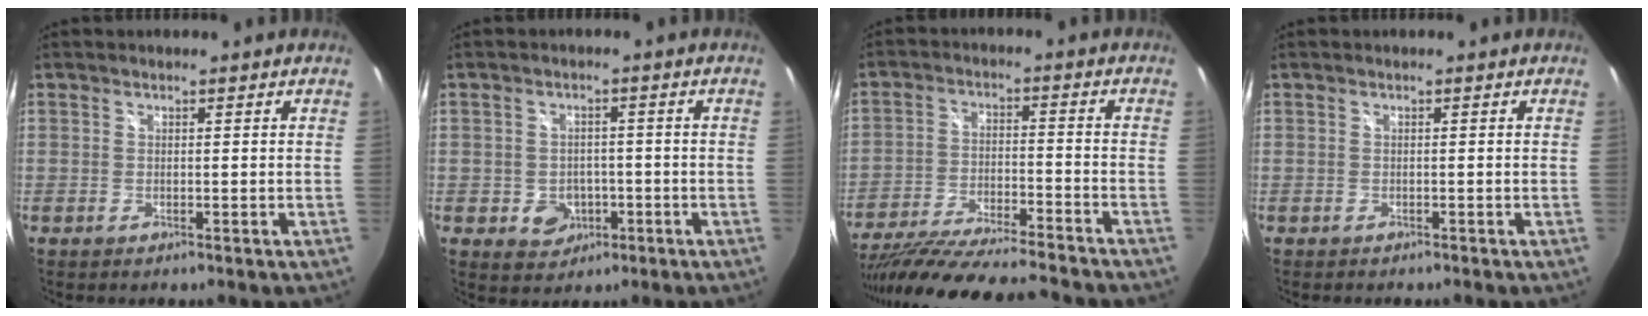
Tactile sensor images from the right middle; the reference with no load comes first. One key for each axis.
{"total": 5.3, "fx": -1.8, "fy": 4.7, "fz": 1.8, "tx": -0.045, "ty": 0.007, "tz": -0.011}
{"total": 21.8, "fx": -19.0, "fy": 2.5, "fz": 10.4, "tx": -0.196, "ty": -0.046, "tz": -0.300}
{"total": 0.8, "fx": -0.7, "fy": 0.2, "fz": 0.2, "tx": -0.006, "ty": -0.001, "tz": -0.010}